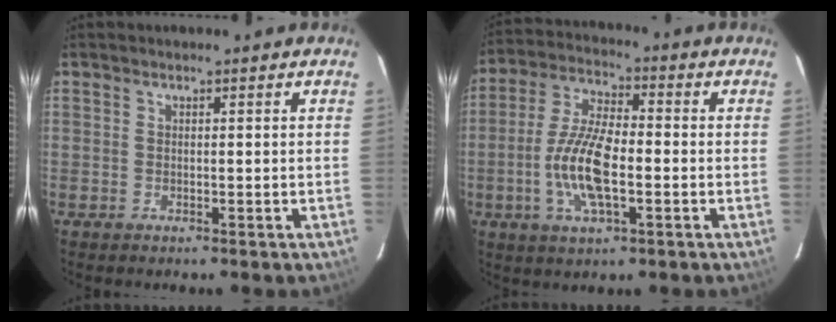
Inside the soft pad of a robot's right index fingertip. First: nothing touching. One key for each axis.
{"total": 12.0, "fx": -2.8, "fy": 4.3, "fz": 10.9, "tx": -0.224, "ty": 0.001, "tz": -0.056}